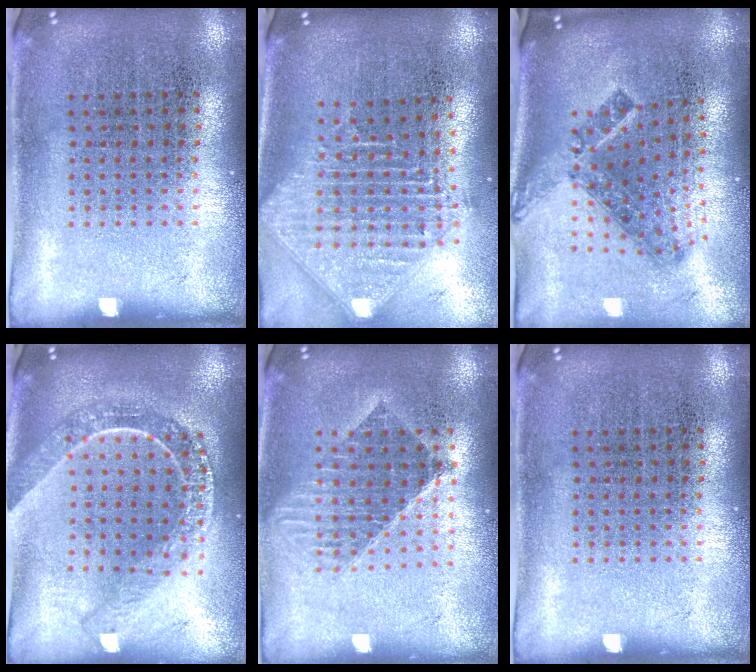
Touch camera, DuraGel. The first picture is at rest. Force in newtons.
{"total": 2.4, "press": 1.8, "slide": 1.5}
{"total": 1.7, "press": 1.2, "slide": 1.1}
{"total": 2.3, "press": 1.9, "slide": 1.2}
{"total": 1.5, "press": 1.3, "slide": 0.8}
{"total": 0.0}